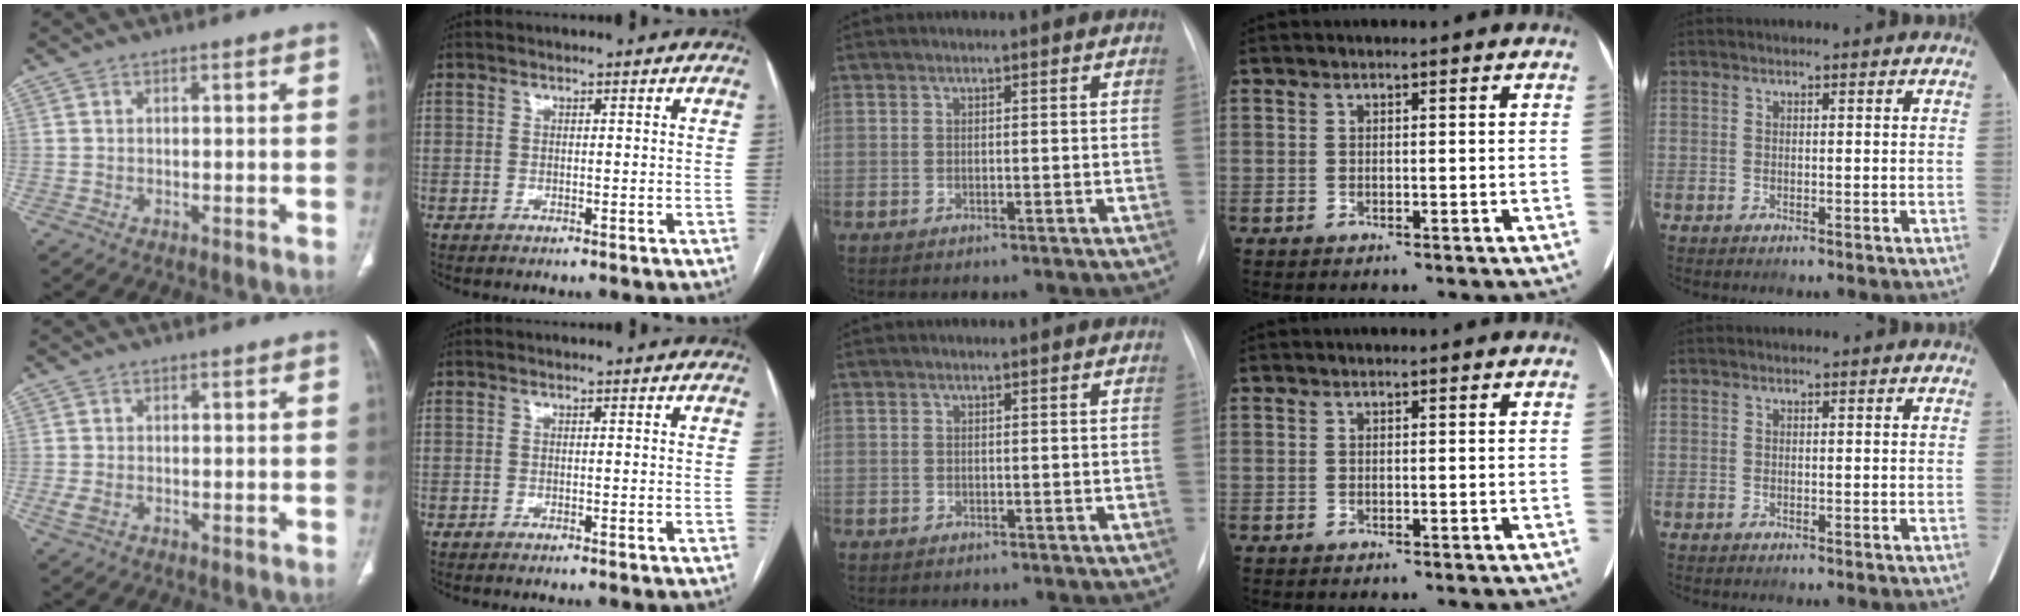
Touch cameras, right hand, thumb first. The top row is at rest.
{"thumb": {"total": 1.8, "force": [-0.3, 1.1, 1.4], "torque": [-0.038, -0.002, -0.003]}, "middle": {"total": 1.3, "force": [-1.0, 0.8, 0.3], "torque": [-0.006, 0.002, -0.011]}}